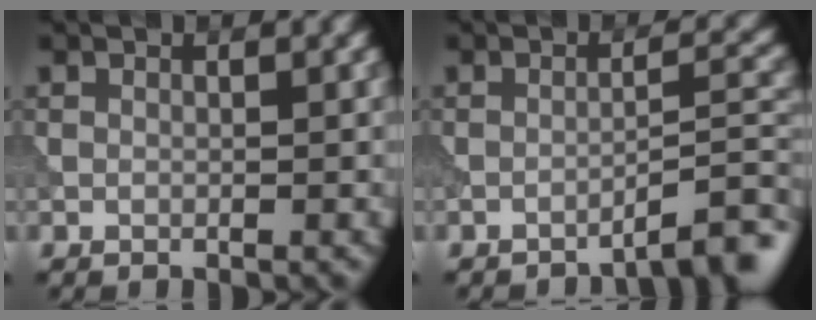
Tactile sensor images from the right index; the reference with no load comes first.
{"total": 4.2, "force": [-3.1, 0.4, 2.7], "torque": [-0.029, 0.019, -0.055]}